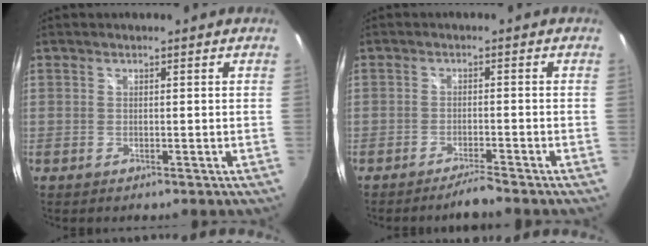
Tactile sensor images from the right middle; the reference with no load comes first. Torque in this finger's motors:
{"motor_torque": [-0.15, 0.15, -0.01, -0.01]}